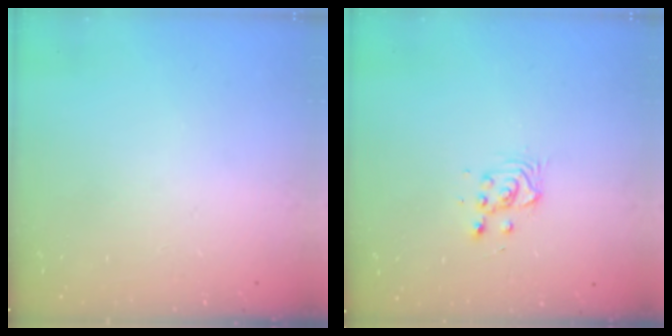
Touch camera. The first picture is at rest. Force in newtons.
{"total": 3.2, "press": 3.2, "slide": 0.2}